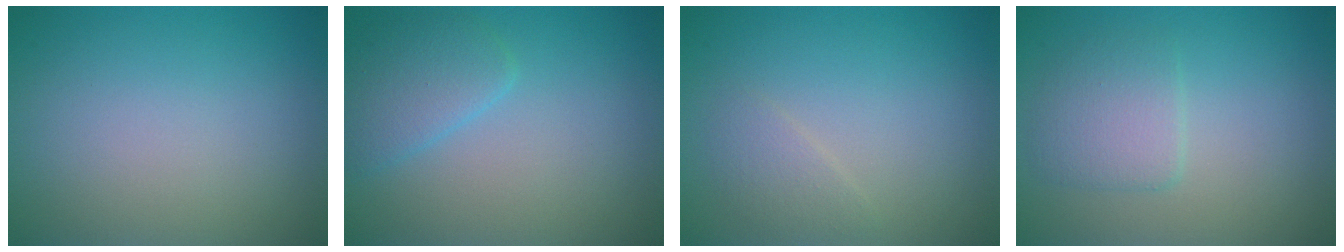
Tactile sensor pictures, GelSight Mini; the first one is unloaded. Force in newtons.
{"total": 2.8, "press": 2.8, "slide": 0.2}
{"total": 1.3, "press": 1.3, "slide": 0.1}
{"total": 2.5, "press": 2.5, "slide": 0.4}